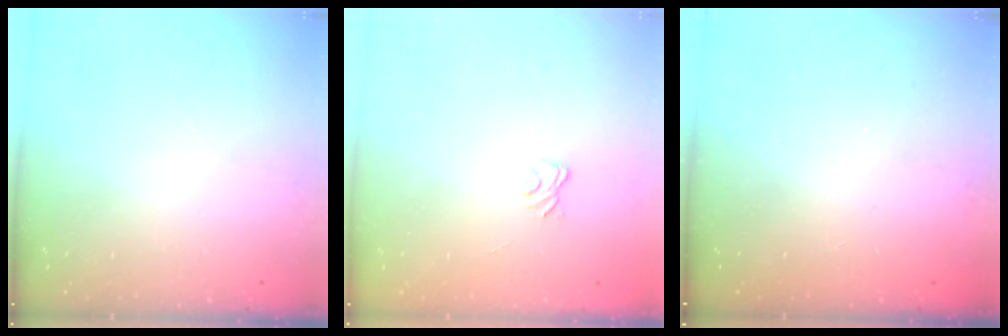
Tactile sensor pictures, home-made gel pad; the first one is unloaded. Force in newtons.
{"total": 3.3, "press": 3.0, "slide": 1.3}
{"total": 2.3, "press": 2.2, "slide": 0.8}